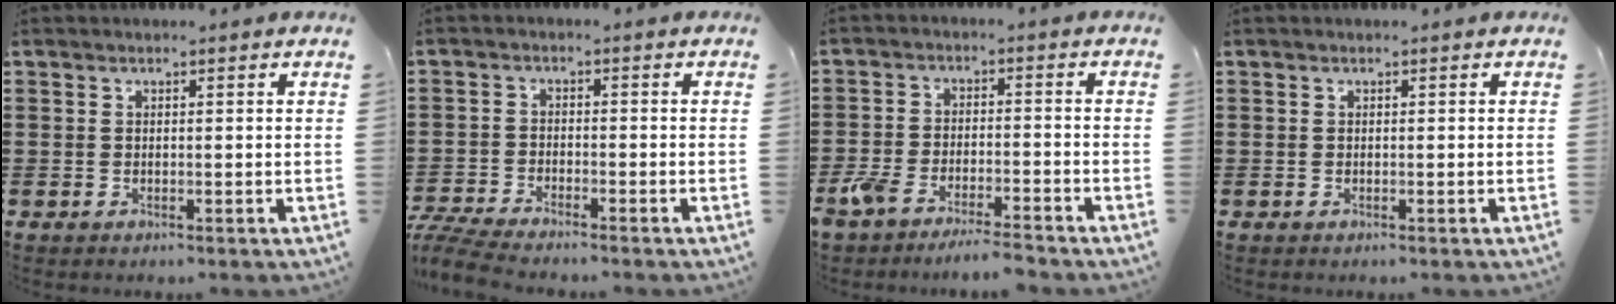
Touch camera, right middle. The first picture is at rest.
{"total": 4.7, "force": [-4.6, 0.2, 1.2], "torque": [-0.045, -0.008, -0.097]}
{"total": 5.3, "force": [-4.8, 0.7, 2.0], "torque": [-0.061, -0.007, -0.100]}
{"total": 0.0}